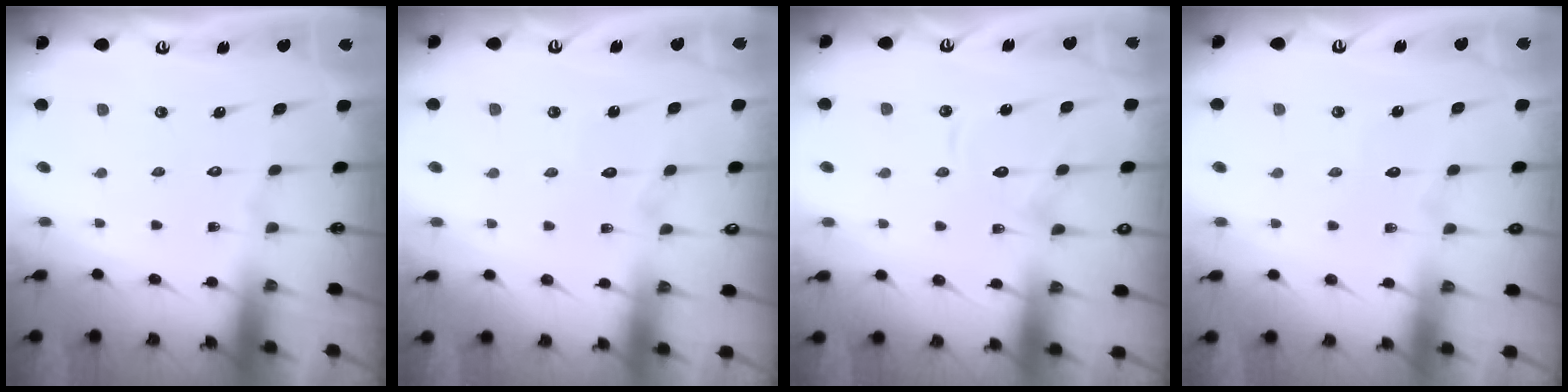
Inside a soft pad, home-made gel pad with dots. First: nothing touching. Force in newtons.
{"total": 4.0, "press": 3.9, "slide": 0.3}
{"total": 11.2, "press": 11.1, "slide": 1.1}
{"total": 3.1, "press": 3.1, "slide": 0.3}